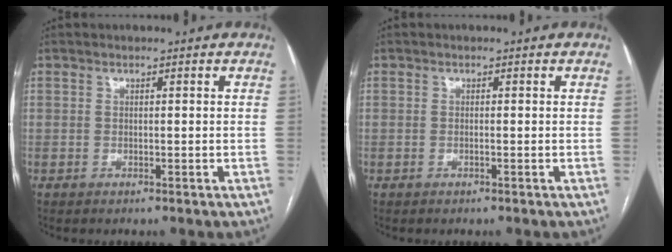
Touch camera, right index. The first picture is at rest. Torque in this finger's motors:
{"motor_torque": [0.18, 0.15, -0.02, 0.00]}